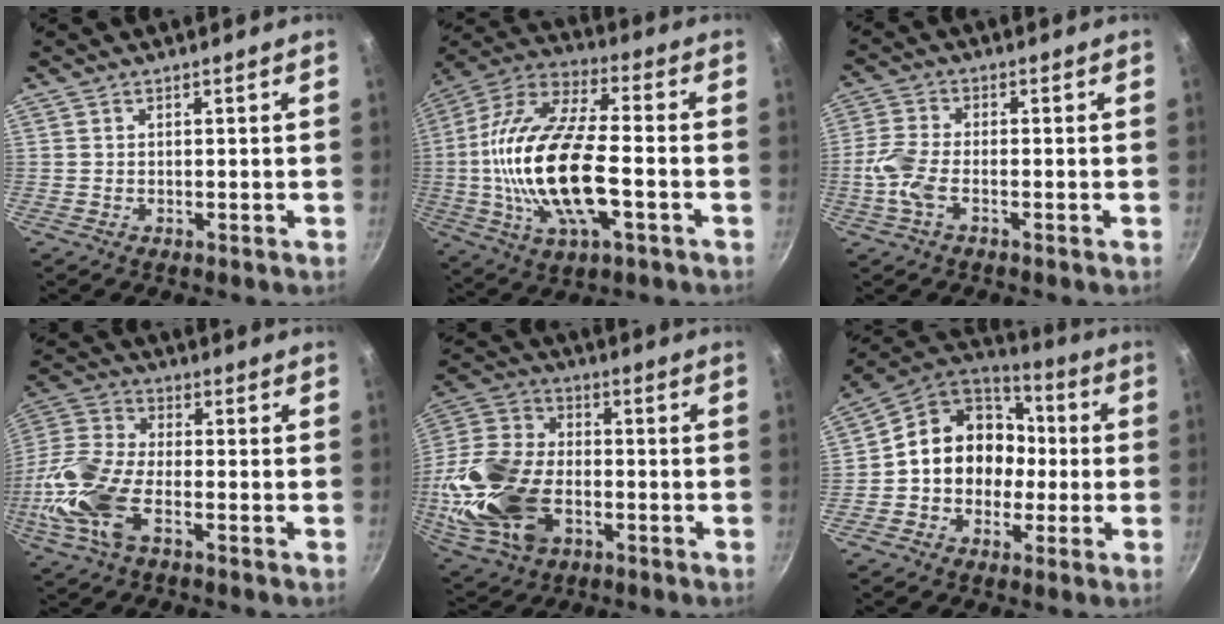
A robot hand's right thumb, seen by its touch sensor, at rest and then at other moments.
{"total": 23.0, "force": [-3.7, 9.7, 20.5], "torque": [-0.405, 0.022, -0.082]}
{"total": 6.5, "force": [-2.2, 3.1, 5.3], "torque": [-0.122, 0.015, -0.057]}
{"total": 15.4, "force": [-5.4, 7.5, 12.3], "torque": [-0.262, 0.023, -0.123]}
{"total": 21.7, "force": [-5.3, 14.3, 15.4], "torque": [-0.316, 0.026, -0.096]}
{"total": 15.3, "force": [-0.9, 13.1, 7.8], "torque": [-0.082, 0.047, -0.027]}